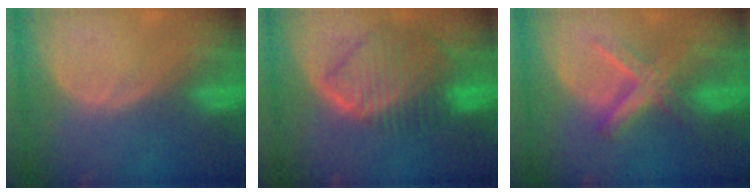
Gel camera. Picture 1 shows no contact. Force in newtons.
{"total": 10.3, "press": 8.8, "slide": 5.3}
{"total": 6.4, "press": 6.4, "slide": 0.3}